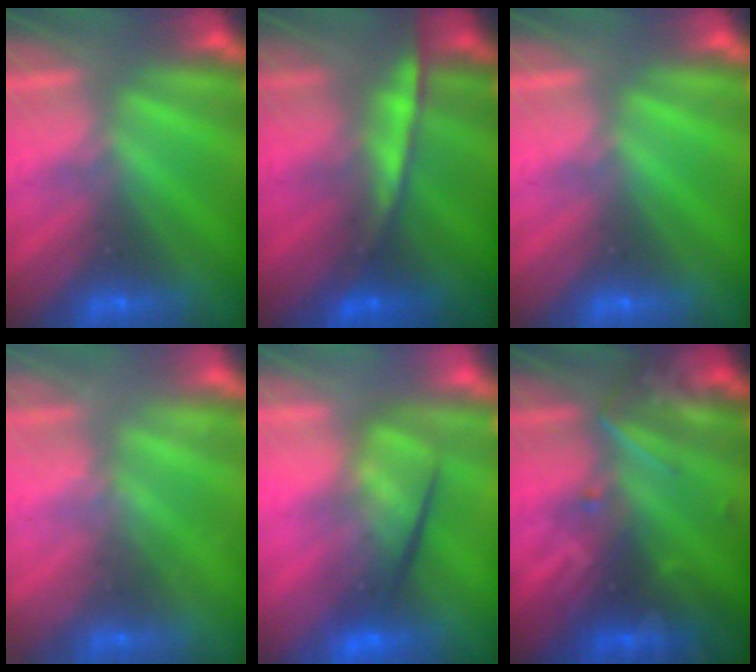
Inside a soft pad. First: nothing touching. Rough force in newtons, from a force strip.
{"total": 7.7}
{"total": 0.0}
{"total": 2.3}
{"total": 6.9}
{"total": 2.7}